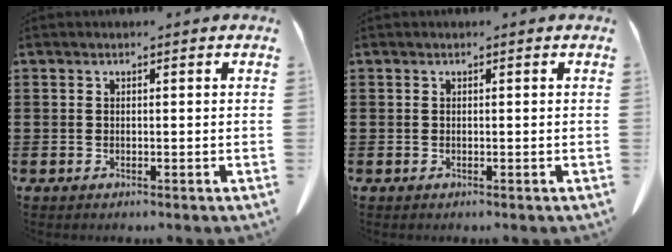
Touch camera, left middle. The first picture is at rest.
{"total": 0.0}